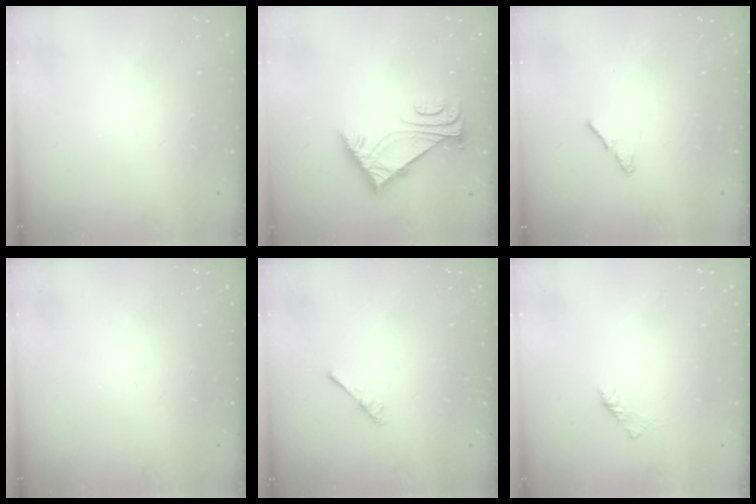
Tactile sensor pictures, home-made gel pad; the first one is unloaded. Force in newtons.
{"total": 6.2, "press": 6.1, "slide": 1.1}
{"total": 1.2, "press": 1.1, "slide": 0.5}
{"total": 0.0}
{"total": 3.0, "press": 3.0, "slide": 0.3}
{"total": 2.0, "press": 1.9, "slide": 0.6}